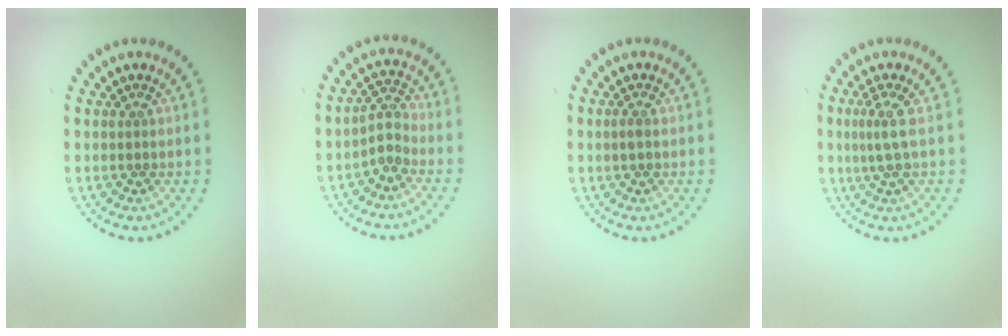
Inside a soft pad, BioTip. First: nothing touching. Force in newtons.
{"total": 2.0, "press": 1.5, "slide": 1.3}
{"total": 1.0, "press": 1.0, "slide": 0.2}
{"total": 2.1, "press": 1.5, "slide": 1.5}